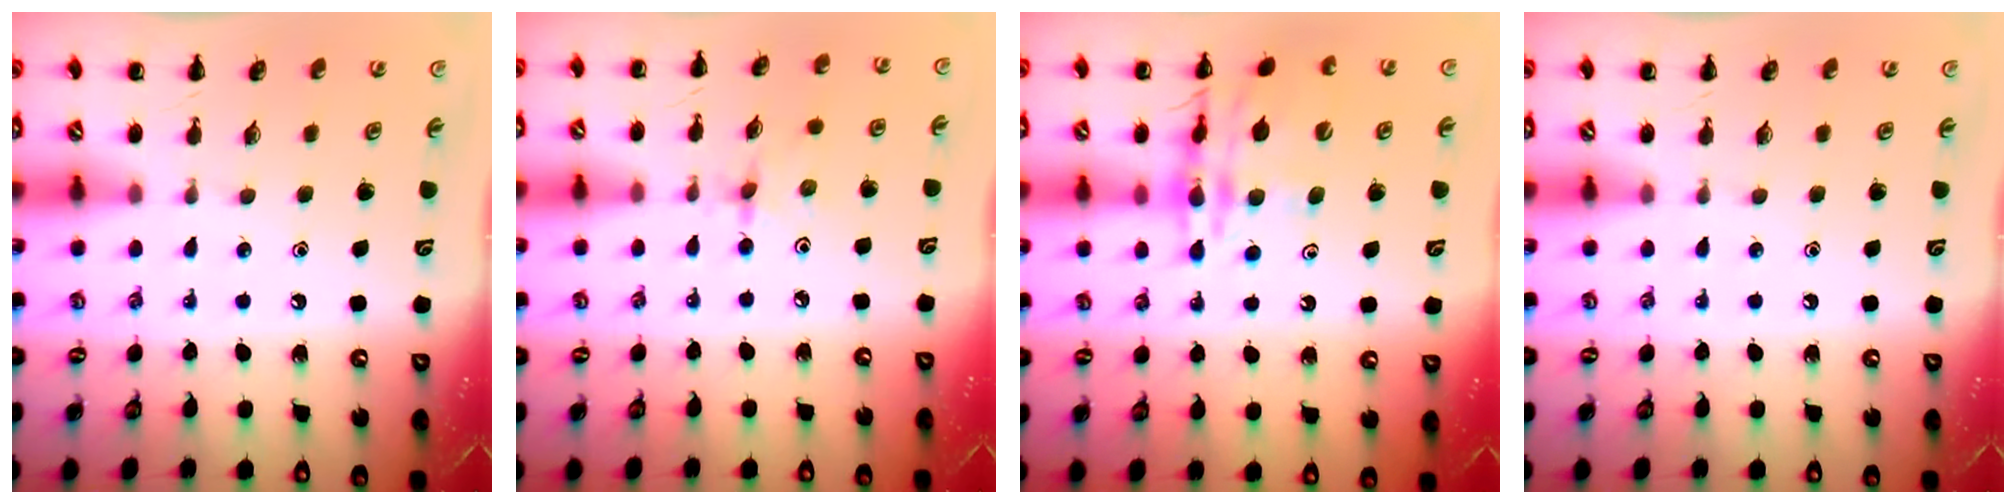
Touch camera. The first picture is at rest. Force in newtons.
{"total": 2.7, "press": 2.5, "slide": 0.8}
{"total": 15.8, "press": 15.6, "slide": 2.2}
{"total": 0.0}